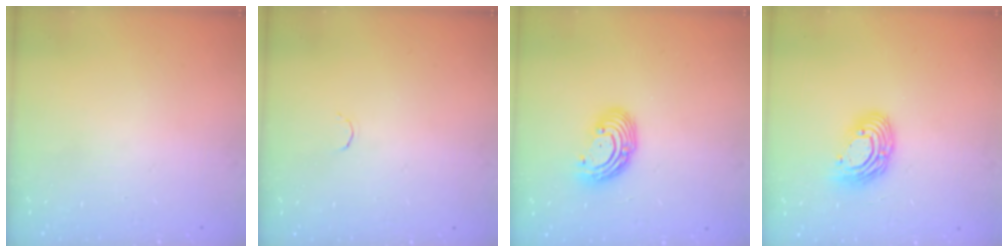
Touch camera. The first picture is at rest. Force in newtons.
{"total": 1.8, "press": 1.7, "slide": 0.4}
{"total": 9.0, "press": 8.8, "slide": 1.7}
{"total": 11.0, "press": 10.9, "slide": 1.1}